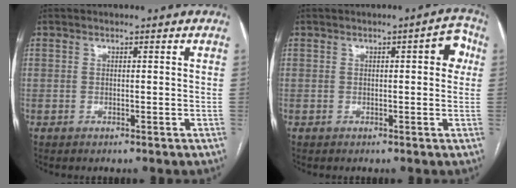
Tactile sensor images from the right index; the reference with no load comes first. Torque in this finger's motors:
{"motor_torque": [0.18, 0.03, 0.07, 0.02]}